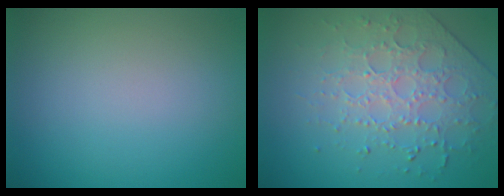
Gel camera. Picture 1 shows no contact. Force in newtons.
{"total": 3.8, "press": 3.6, "slide": 1.4}